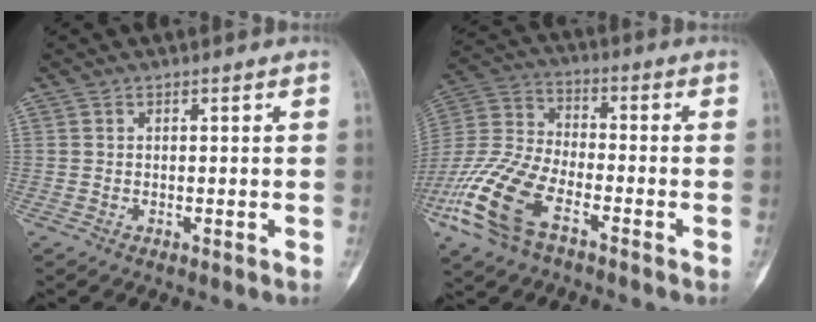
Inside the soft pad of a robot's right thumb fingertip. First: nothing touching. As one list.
[{"total": 16.3, "force": [-8.1, 7.8, 11.8], "torque": [-0.263, 0.026, -0.165]}]